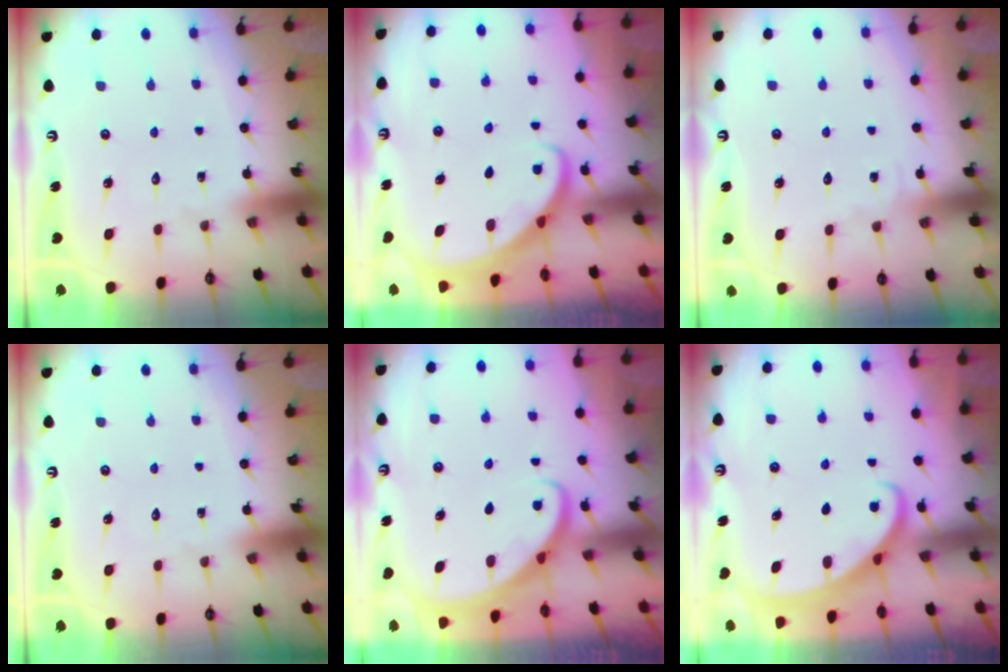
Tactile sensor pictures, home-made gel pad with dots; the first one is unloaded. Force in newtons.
{"total": 2.5, "press": 2.5, "slide": 0.3}
{"total": 2.9, "press": 2.9, "slide": 0.3}
{"total": 0.0}
{"total": 2.6, "press": 2.5, "slide": 0.3}
{"total": 2.4, "press": 2.4, "slide": 0.2}